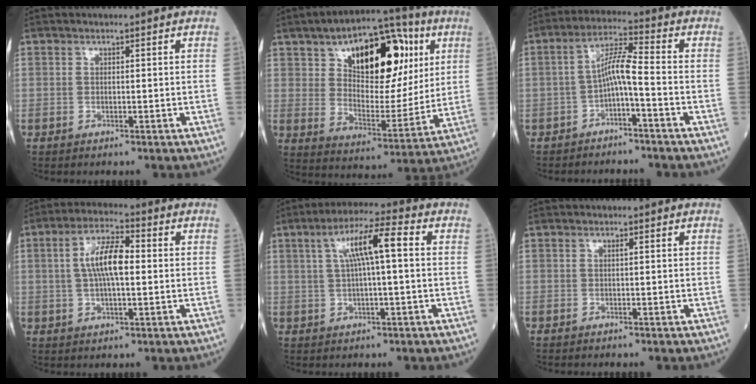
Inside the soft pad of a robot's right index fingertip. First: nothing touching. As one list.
[{"total": 19.6, "force": [7.6, 8.9, 15.7], "torque": [-0.229, 0.024, 0.120]}, {"total": 5.5, "force": [-1.8, 0.3, 5.1], "torque": [-0.096, 0.024, -0.034]}, {"total": 8.0, "force": [0.8, 2.2, 7.6], "torque": [-0.150, 0.015, 0.011]}, {"total": 8.2, "force": [1.7, 0.8, 8.0], "torque": [-0.147, 0.024, 0.030]}, {"total": 0.0}]